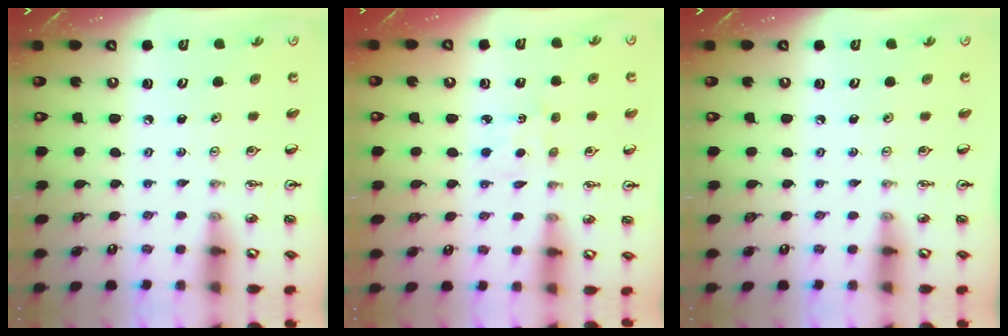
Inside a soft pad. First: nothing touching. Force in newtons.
{"total": 3.2, "press": 3.2, "slide": 0.4}
{"total": 0.0}